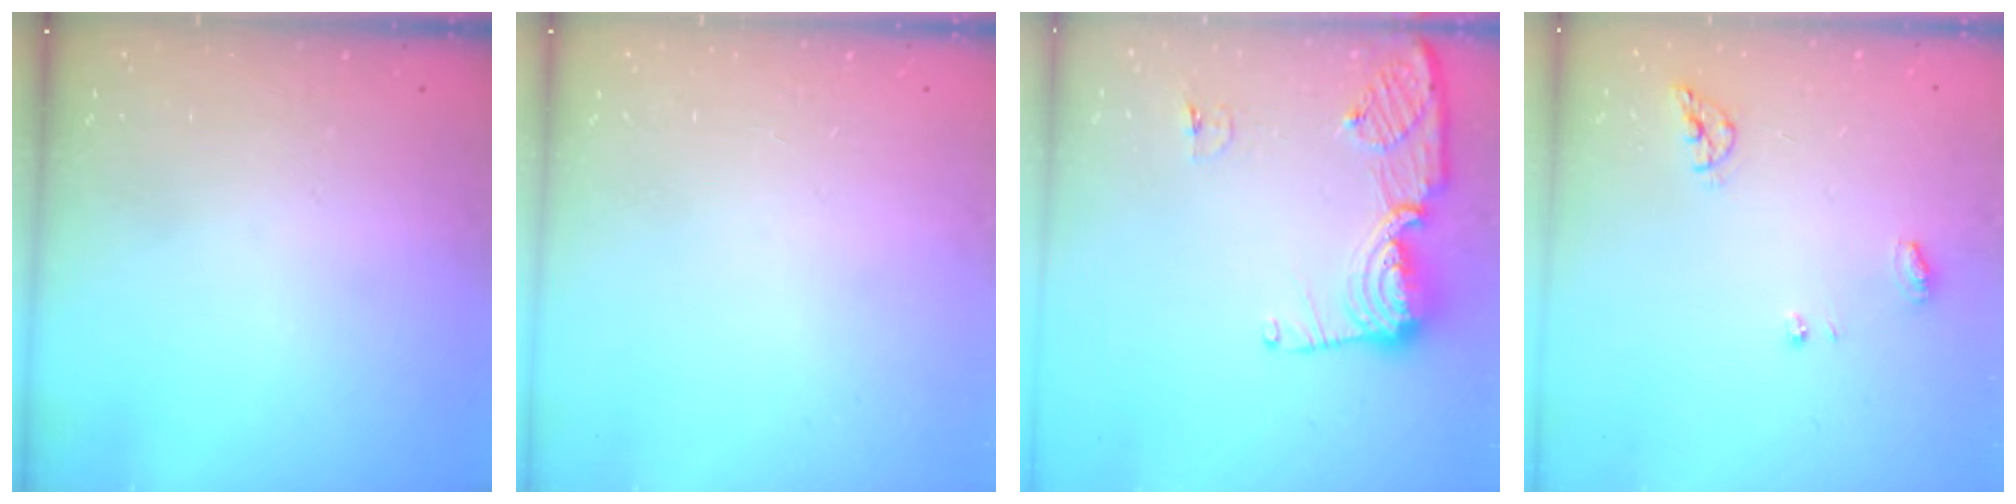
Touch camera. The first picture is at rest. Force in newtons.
{"total": 0.0}
{"total": 11.7, "press": 11.7, "slide": 1.2}
{"total": 6.7, "press": 6.7, "slide": 0.3}